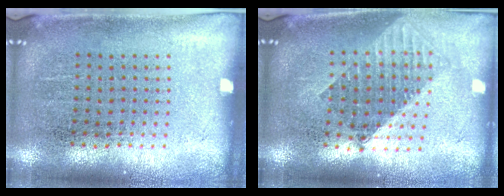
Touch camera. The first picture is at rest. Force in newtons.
{"total": 1.6, "press": 1.3, "slide": 1.0}